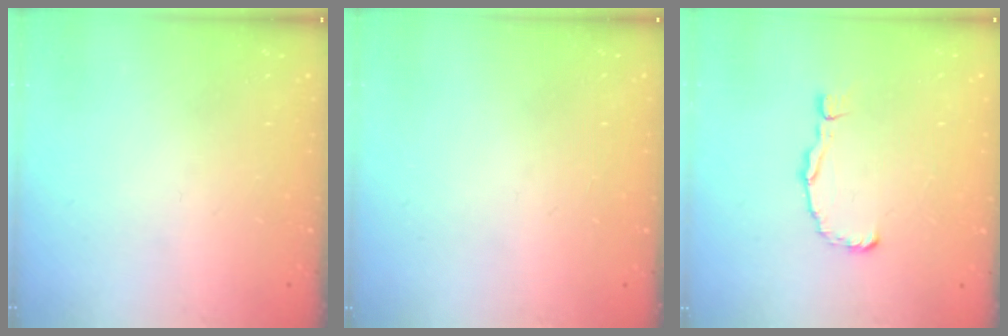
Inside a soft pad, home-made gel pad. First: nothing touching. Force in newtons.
{"total": 0.0}
{"total": 3.2, "press": 3.1, "slide": 0.4}